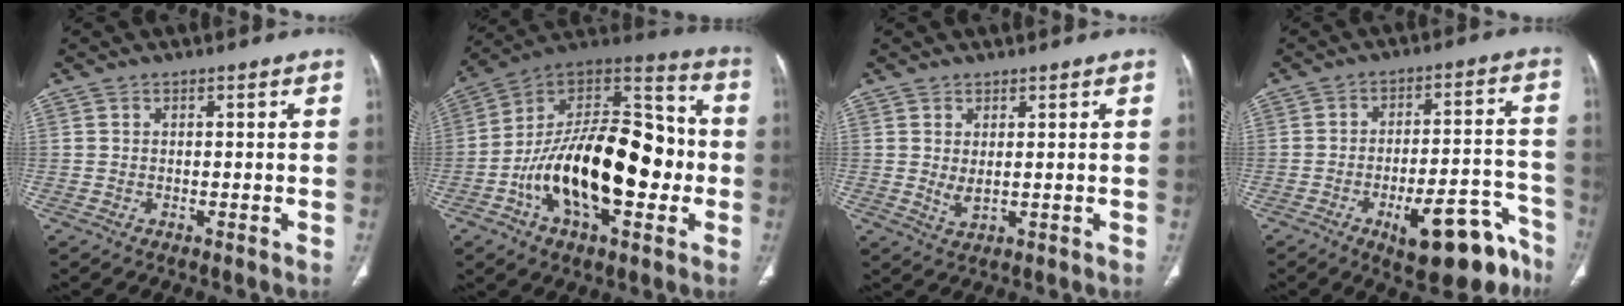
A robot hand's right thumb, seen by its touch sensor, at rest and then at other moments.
{"total": 27.8, "force": [-5.1, 14.3, 23.3], "torque": [-0.370, 0.046, -0.079]}
{"total": 2.4, "force": [0.5, 1.0, 2.1], "torque": [-0.042, -0.009, 0.018]}
{"total": 16.8, "force": [-10.4, 6.1, 11.7], "torque": [-0.102, 0.089, -0.142]}